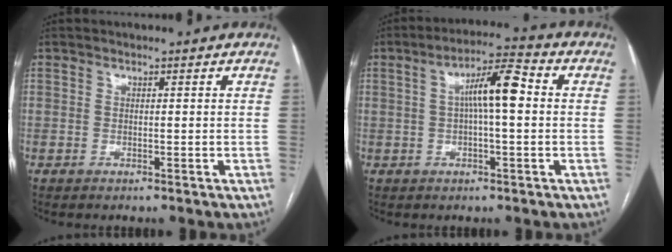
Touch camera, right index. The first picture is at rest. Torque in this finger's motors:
{"motor_torque": [1.36, 0.05, 0.60, 0.16]}